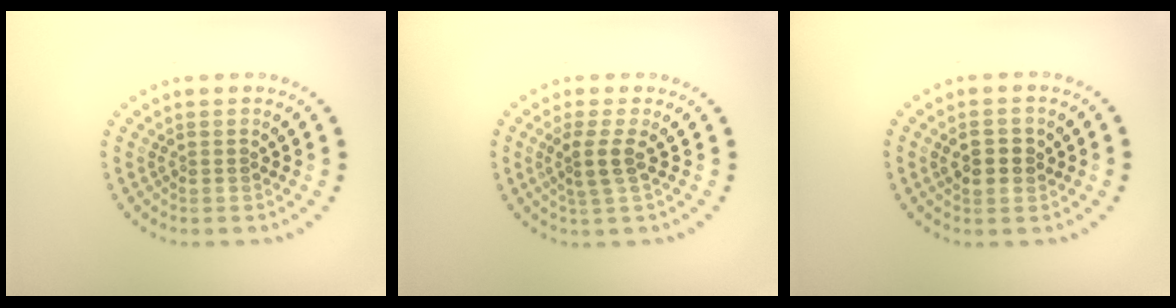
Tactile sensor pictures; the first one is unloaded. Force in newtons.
{"total": 2.0, "press": 1.5, "slide": 1.3}
{"total": 2.5, "press": 2.4, "slide": 0.2}